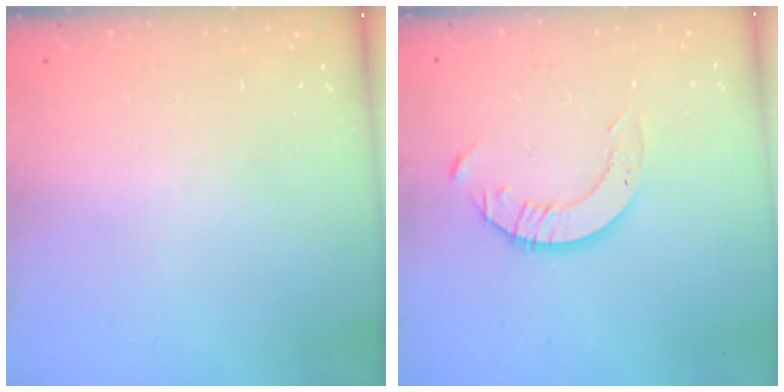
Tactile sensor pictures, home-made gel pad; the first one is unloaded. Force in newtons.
{"total": 4.2, "press": 4.2, "slide": 0.5}